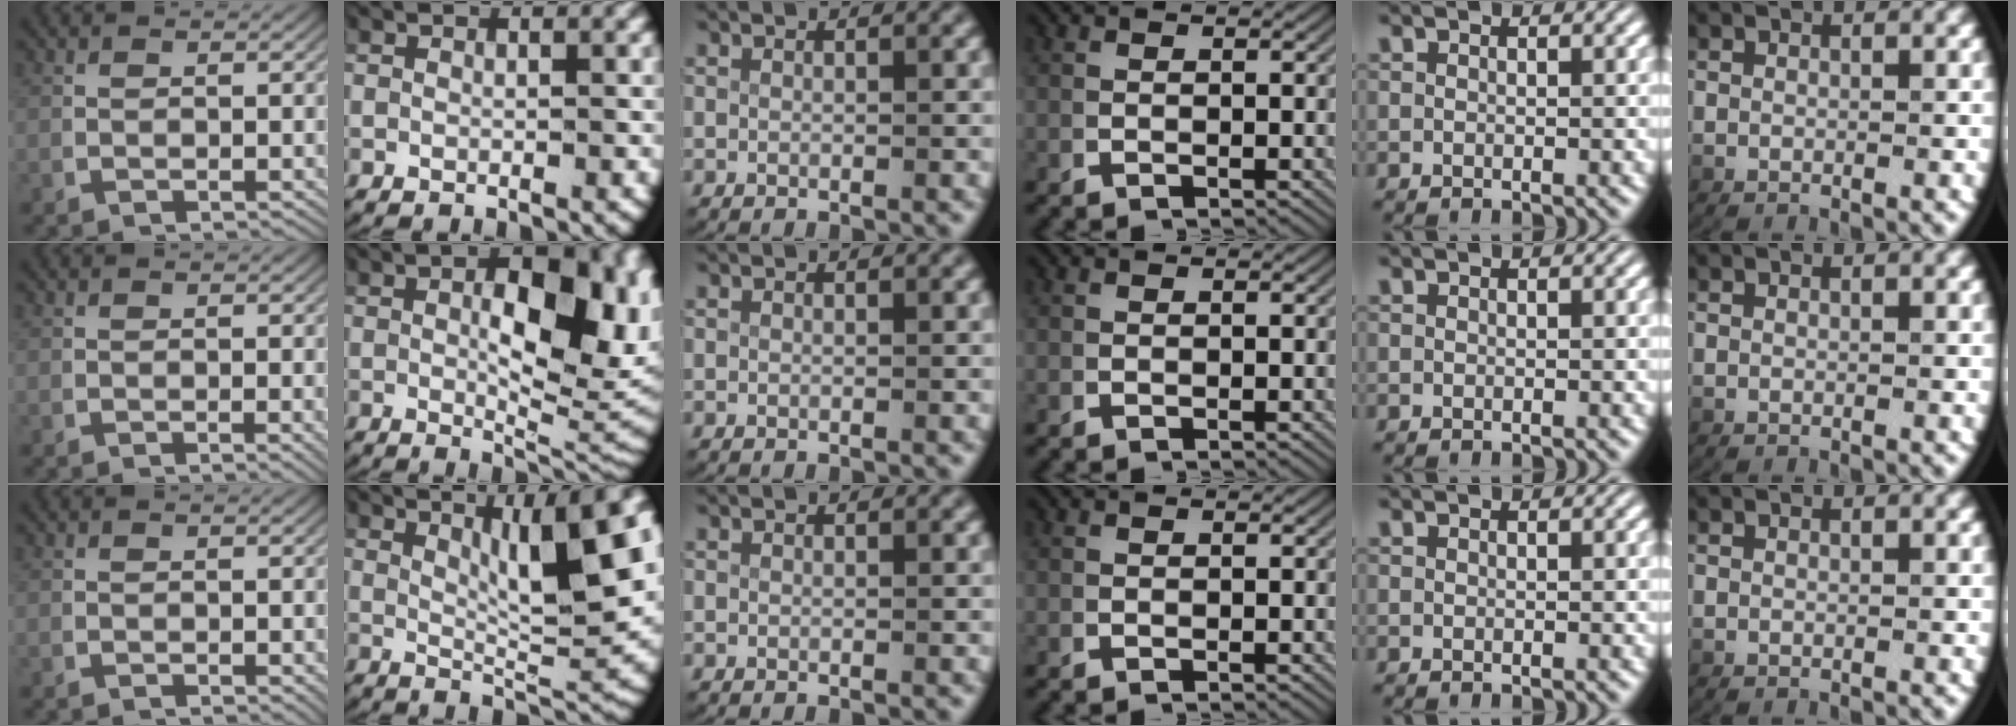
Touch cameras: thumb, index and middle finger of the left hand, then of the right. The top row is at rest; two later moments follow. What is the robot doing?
{"motion": "lift_and_place", "object": "plastic wrap"}